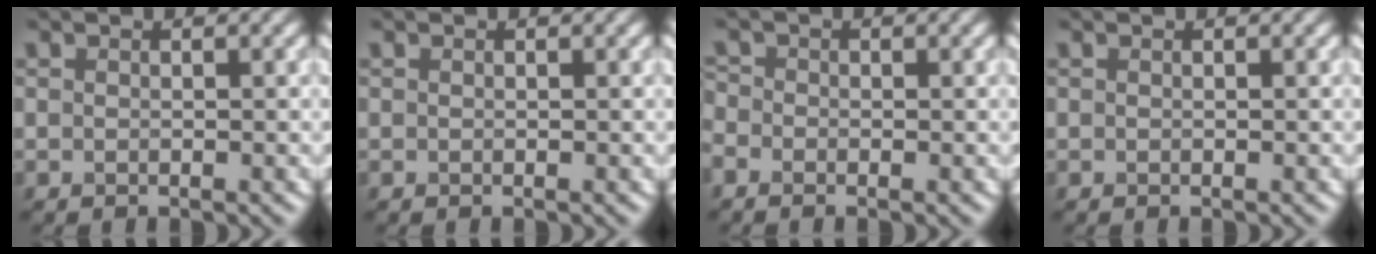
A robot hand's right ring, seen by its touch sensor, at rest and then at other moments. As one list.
[{"total": 0.0}, {"total": 1.2, "force": [-0.8, 0.8, 0.4], "torque": [-0.015, -0.004, -0.018]}, {"total": 0.0}]